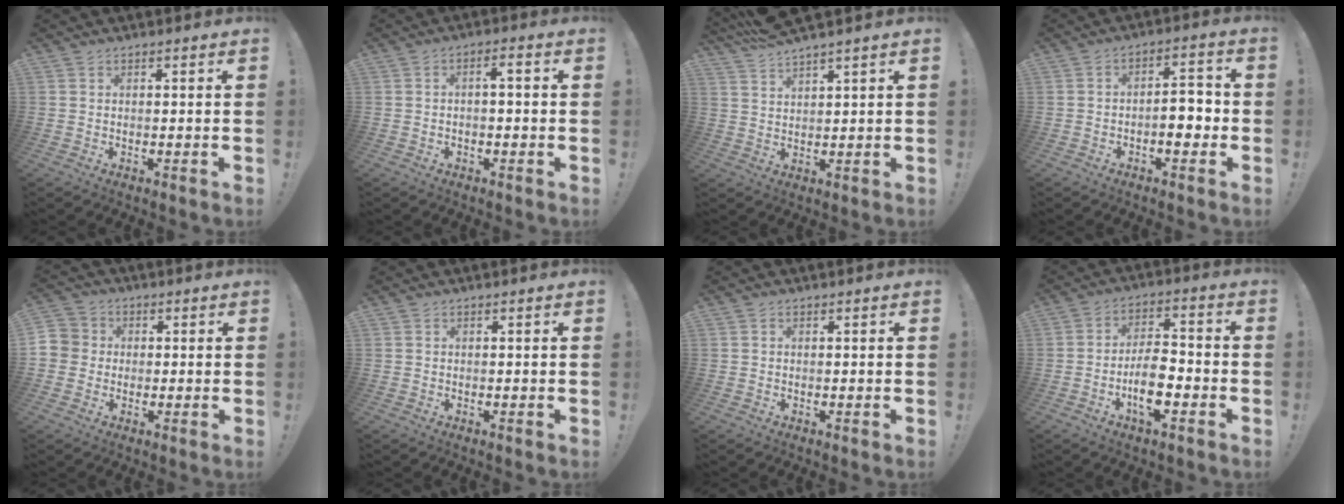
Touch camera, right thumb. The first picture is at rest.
{"total": 3.0, "force": [-1.1, 0.9, 2.6], "torque": [-0.047, 0.011, -0.021]}
{"total": 5.5, "force": [5.0, 0.0, 2.3], "torque": [-0.052, -0.024, 0.094]}
{"total": 7.7, "force": [-2.1, 3.6, 6.5], "torque": [-0.093, 0.017, -0.037]}
{"total": 5.1, "force": [-0.2, 4.9, 1.3], "torque": [-0.019, 0.013, -0.004]}
{"total": 0.0}
{"total": 0.0}
{"total": 10.3, "force": [-3.7, 4.4, 8.6], "torque": [-0.151, 0.014, -0.068]}